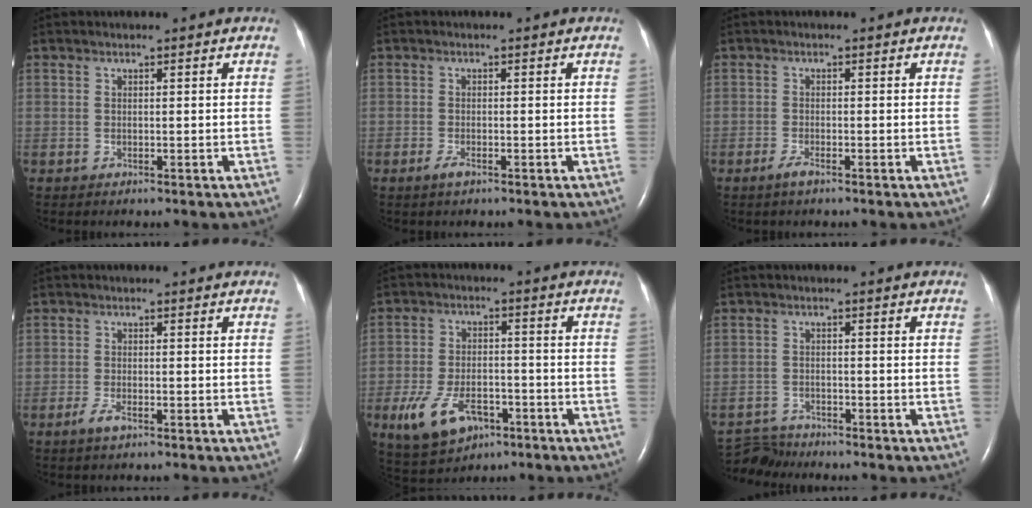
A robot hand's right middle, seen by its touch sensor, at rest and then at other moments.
{"total": 1.3, "force": [-0.9, 0.3, 1.0], "torque": [-0.022, -0.002, -0.018]}
{"total": 1.5, "force": [-1.1, 0.1, 1.0], "torque": [-0.026, -0.003, -0.024]}
{"total": 2.1, "force": [-1.4, 0.5, 1.5], "torque": [-0.038, -0.003, -0.028]}
{"total": 9.6, "force": [-4.6, 5.4, 6.4], "torque": [-0.131, -0.002, -0.072]}
{"total": 4.0, "force": [-3.9, 0.3, -0.8], "torque": [0.011, -0.010, -0.070]}